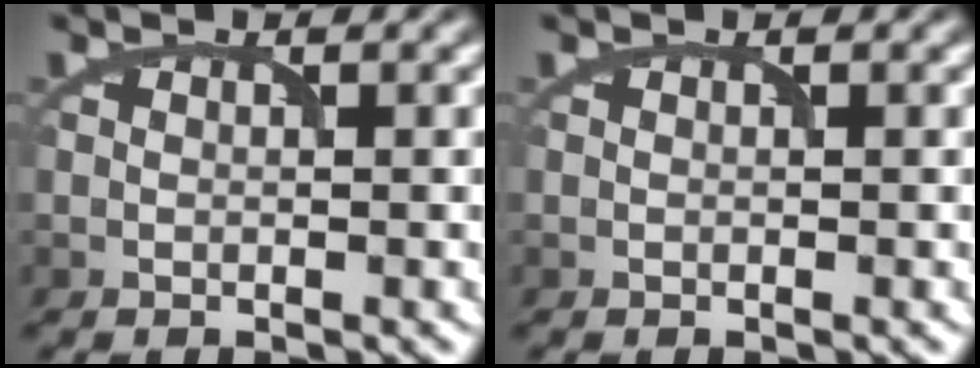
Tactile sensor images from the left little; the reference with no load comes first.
{"total": 0.0}